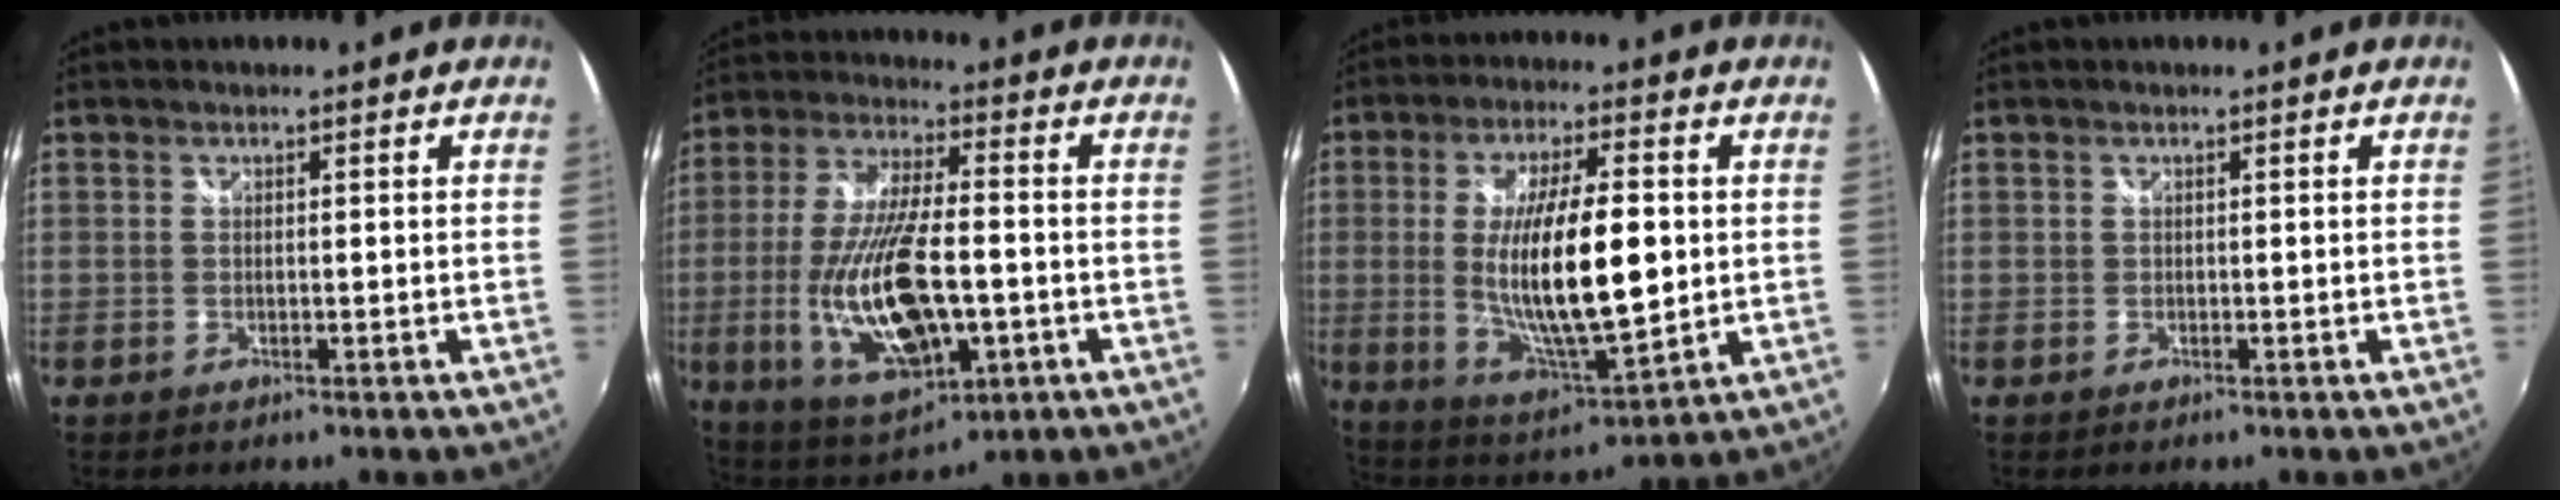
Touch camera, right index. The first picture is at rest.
{"total": 20.1, "force": [-4.1, 8.1, 18.0], "torque": [-0.368, -0.024, -0.056]}
{"total": 17.9, "force": [0.1, 5.0, 17.1], "torque": [-0.309, -0.017, 0.015]}
{"total": 0.0}